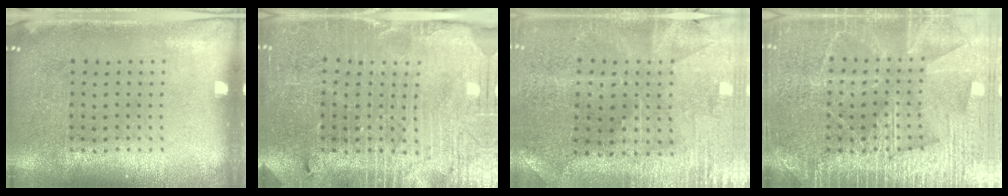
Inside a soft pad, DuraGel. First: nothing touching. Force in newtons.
{"total": 3.8, "press": 3.7, "slide": 0.9}
{"total": 0.9, "press": 0.8, "slide": 0.3}
{"total": 6.5, "press": 6.5, "slide": 0.8}